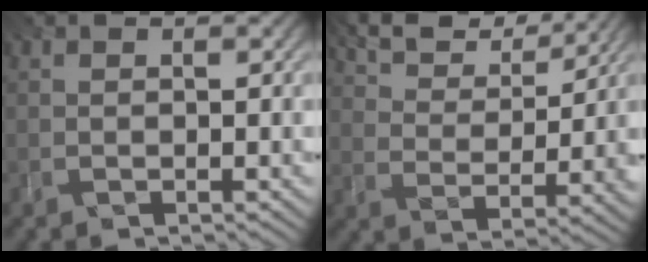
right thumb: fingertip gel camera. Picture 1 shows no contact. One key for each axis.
{"total": 8.6, "fx": 6.6, "fy": 2.7, "fz": 4.9, "tx": -0.104, "ty": -0.001, "tz": 0.112}